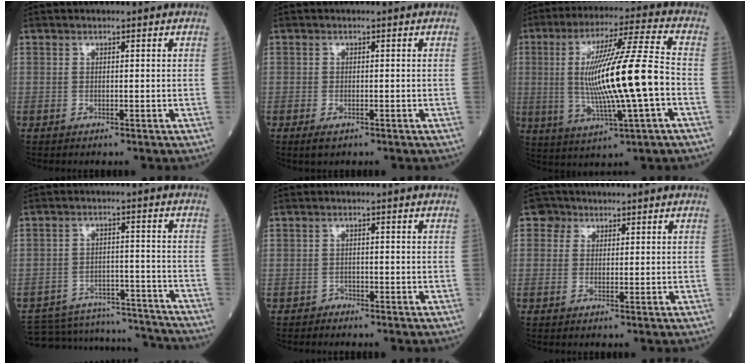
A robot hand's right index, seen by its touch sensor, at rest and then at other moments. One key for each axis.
{"total": 1.6, "fx": -0.9, "fy": 0.7, "fz": 1.1, "tx": -0.026, "ty": -0.003, "tz": -0.011}
{"total": 16.5, "fx": -1.4, "fy": 0.2, "fz": 16.4, "tx": -0.304, "ty": 0.002, "tz": -0.024}
{"total": 16.1, "fx": -15.5, "fy": 3.6, "fz": 2.8, "tx": -0.053, "ty": 0.023, "tz": -0.207}
{"total": 0.9, "fx": -0.8, "fy": 0.4, "fz": -0.2, "tx": 0.002, "ty": 0.001, "tz": -0.018}
{"total": 2.2, "fx": 1.0, "fy": 1.9, "fz": 0.2, "tx": 0.005, "ty": 0.002, "tz": 0.011}